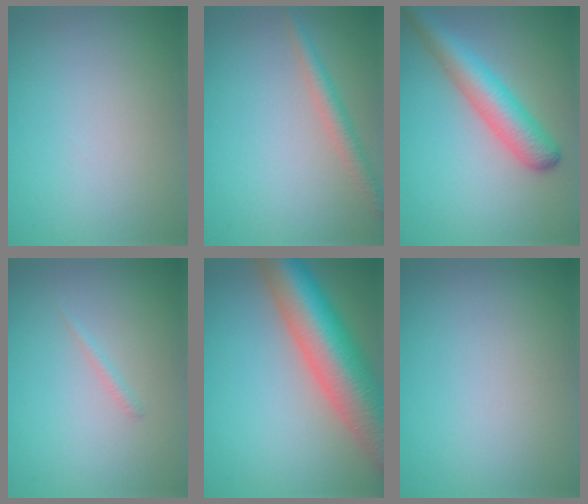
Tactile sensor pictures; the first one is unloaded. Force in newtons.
{"total": 2.2, "press": 2.2, "slide": 0.1}
{"total": 5.1, "press": 5.1, "slide": 0.2}
{"total": 0.6, "press": 0.6, "slide": 0.1}
{"total": 12.0, "press": 12.0, "slide": 0.6}
{"total": 0.0}